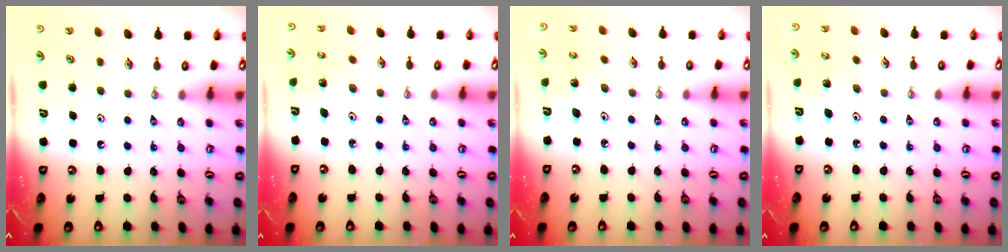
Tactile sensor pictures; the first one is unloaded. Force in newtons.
{"total": 1.7, "press": 1.6, "slide": 0.2}
{"total": 3.9, "press": 3.8, "slide": 0.8}
{"total": 3.9, "press": 3.7, "slide": 1.3}